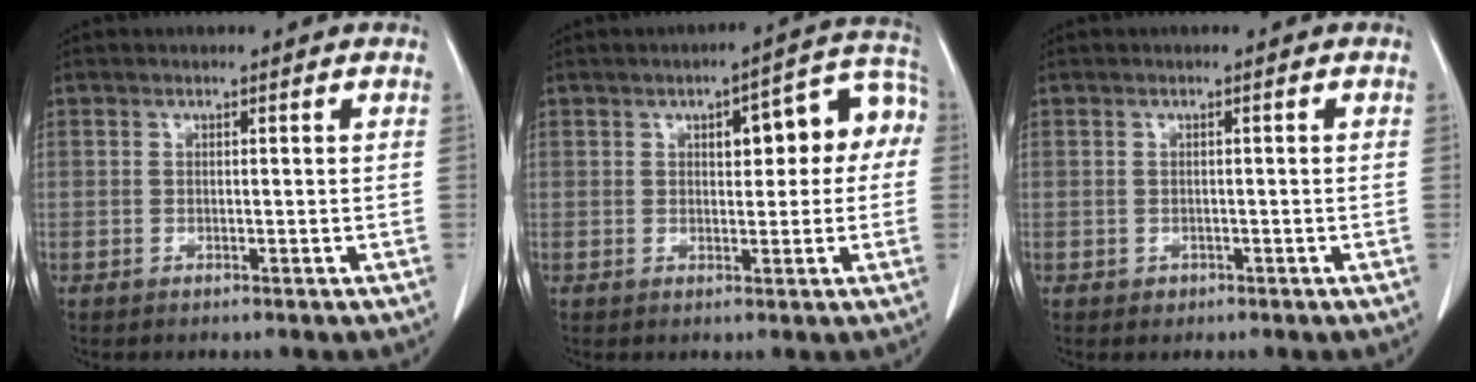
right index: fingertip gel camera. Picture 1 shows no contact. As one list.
[{"total": 9.6, "force": [1.8, 3.5, 8.8], "torque": [-0.101, 0.042, 0.019]}, {"total": 0.9, "force": [-0.4, 0.8, 0.1], "torque": [-0.003, 0.002, -0.005]}]